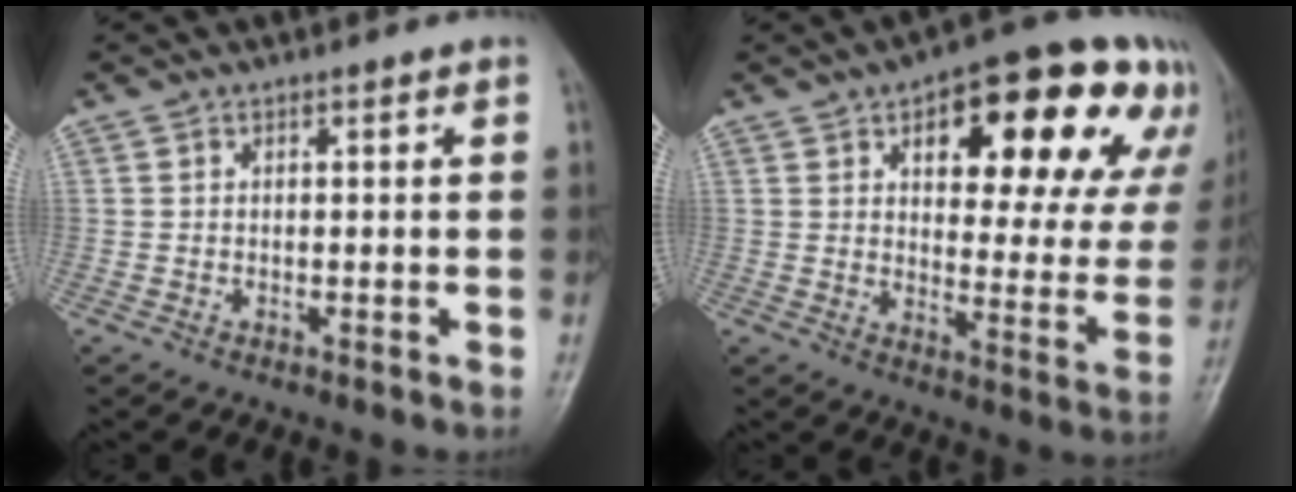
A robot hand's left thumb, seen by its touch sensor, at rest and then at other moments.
{"total": 23.7, "force": [11.6, 10.6, 17.8], "torque": [-0.179, -0.007, 0.158]}